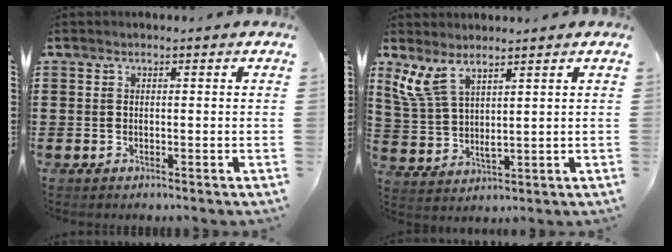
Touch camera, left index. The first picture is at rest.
{"total": 5.1, "force": [3.4, 1.4, 3.5], "torque": [-0.086, -0.007, 0.061]}